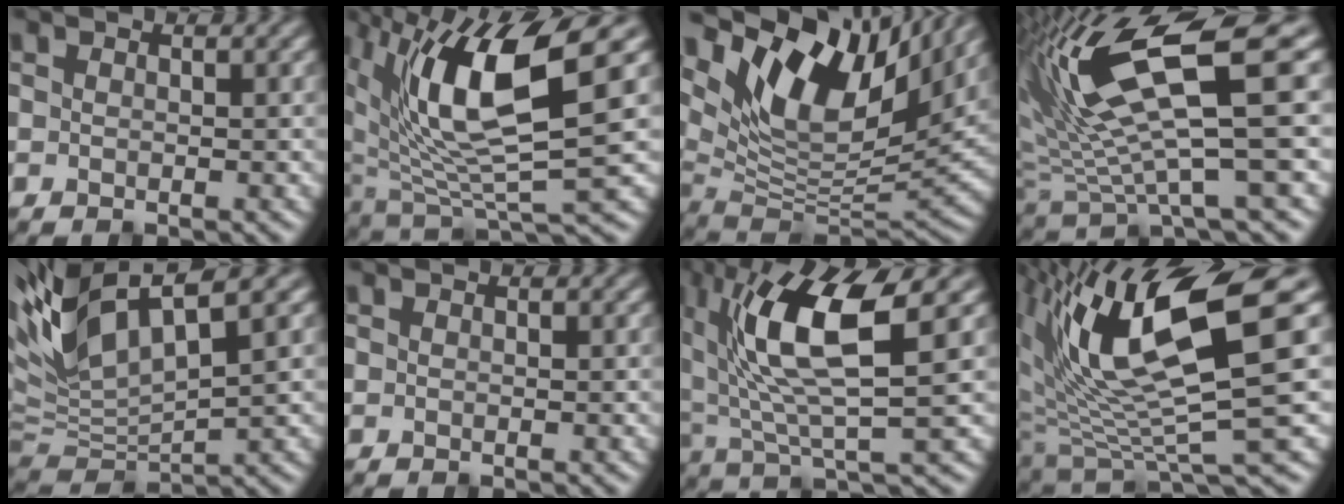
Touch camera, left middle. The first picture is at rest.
{"total": 12.0, "force": [3.6, 3.9, 10.8], "torque": [-0.211, -0.004, 0.074]}
{"total": 13.6, "force": [7.8, 5.9, 9.4], "torque": [-0.179, 0.018, 0.137]}
{"total": 12.2, "force": [4.5, 2.7, 11.0], "torque": [-0.199, 0.006, 0.084]}
{"total": 9.0, "force": [4.0, 3.0, 7.4], "torque": [-0.166, 0.017, 0.076]}
{"total": 0.0}
{"total": 9.4, "force": [3.4, 2.5, 8.5], "torque": [-0.160, 0.001, 0.063]}
{"total": 13.3, "force": [4.8, 3.3, 11.9], "torque": [-0.216, -0.002, 0.092]}